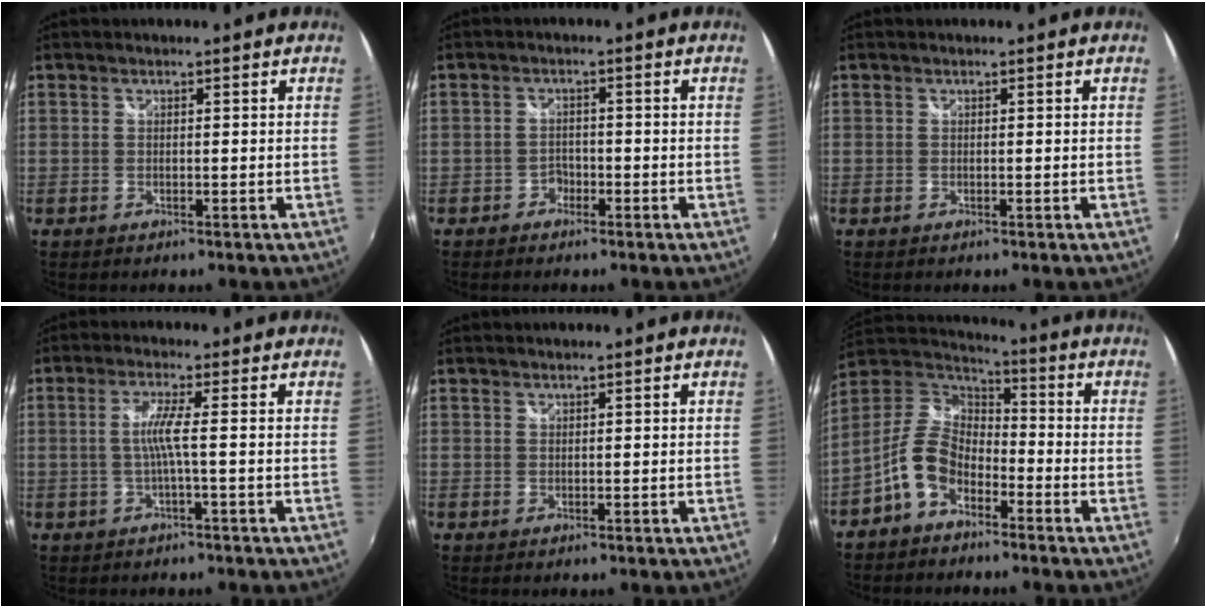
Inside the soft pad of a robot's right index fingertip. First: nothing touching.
{"total": 2.2, "force": [-1.5, 1.5, 0.2], "torque": [-0.005, 0.003, -0.026]}
{"total": 0.0}
{"total": 3.6, "force": [-0.6, -0.9, 3.4], "torque": [-0.074, -0.002, -0.010]}
{"total": 0.0}
{"total": 10.8, "force": [-5.6, 6.5, 6.6], "torque": [-0.143, 0.017, -0.112]}